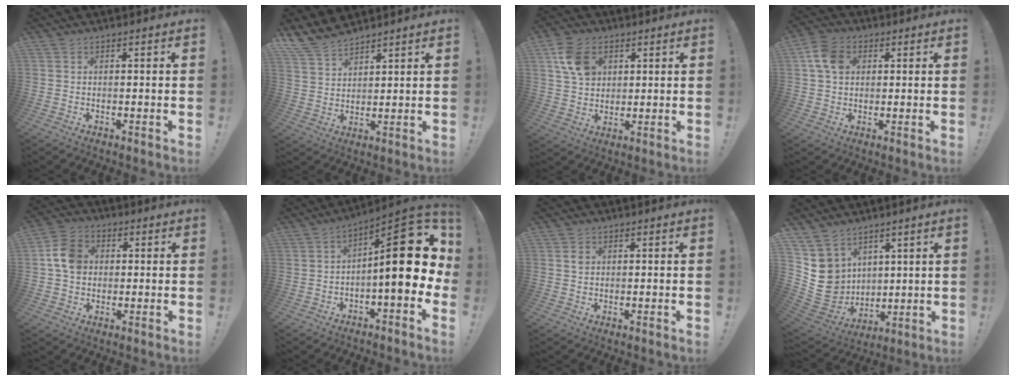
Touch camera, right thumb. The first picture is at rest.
{"total": 8.0, "force": [7.2, 2.9, 2.2], "torque": [-0.049, -0.048, 0.141]}
{"total": 10.9, "force": [4.6, 8.2, 5.5], "torque": [-0.073, -0.013, 0.091]}
{"total": 8.8, "force": [2.4, 6.7, 5.2], "torque": [-0.087, 0.008, 0.048]}
{"total": 9.9, "force": [1.1, 8.1, 5.7], "torque": [-0.085, 0.017, 0.027]}
{"total": 20.4, "force": [1.8, 6.7, 19.2], "torque": [-0.261, -0.010, 0.030]}
{"total": 1.1, "force": [0.4, 0.9, 0.4], "torque": [0.004, -0.003, 0.004]}
{"total": 10.2, "force": [3.9, 9.2, 2.1], "torque": [-0.041, -0.038, 0.088]}